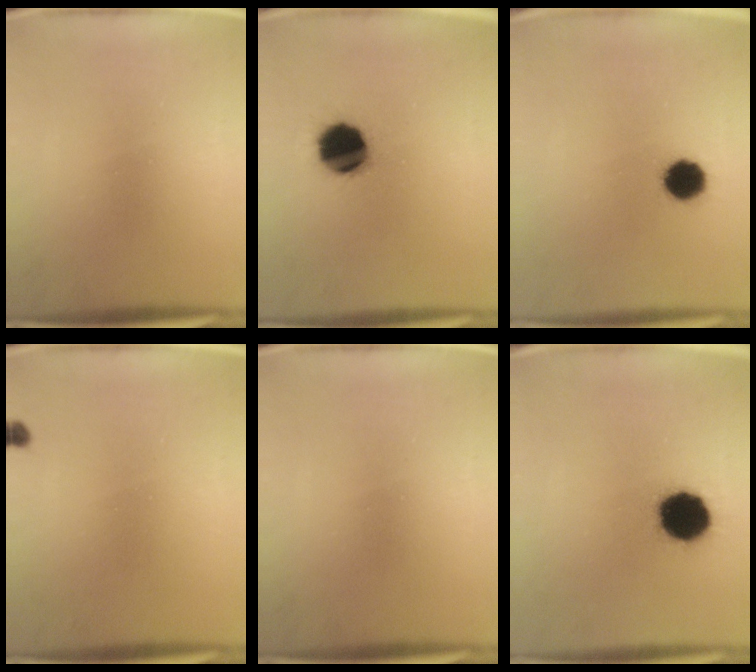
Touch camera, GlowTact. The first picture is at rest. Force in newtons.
{"total": 12.6}
{"total": 6.6}
{"total": 0.8}
{"total": 0.0}
{"total": 13.5}